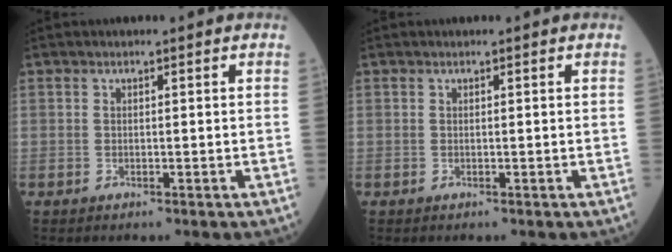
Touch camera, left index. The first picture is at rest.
{"total": 0.0}